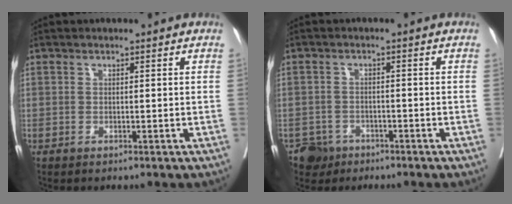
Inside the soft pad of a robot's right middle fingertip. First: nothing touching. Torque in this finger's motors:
{"motor_torque": [-0.14, 0.14, -0.04, -0.01]}